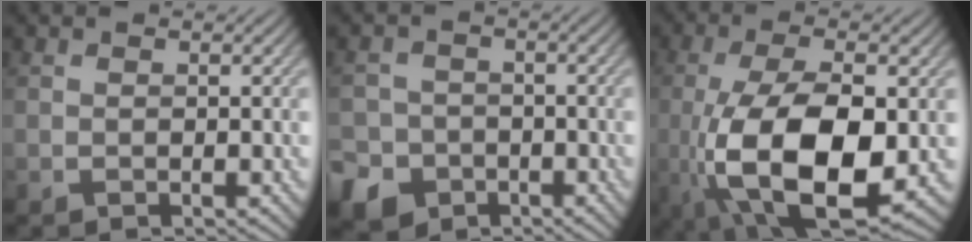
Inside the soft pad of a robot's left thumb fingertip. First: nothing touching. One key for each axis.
{"total": 7.0, "fx": -3.8, "fy": 5.7, "fz": 1.6, "tx": -0.046, "ty": -0.023, "tz": -0.083}
{"total": 15.2, "fx": -2.8, "fy": 6.8, "fz": 13.3, "tx": -0.270, "ty": -0.023, "tz": -0.045}